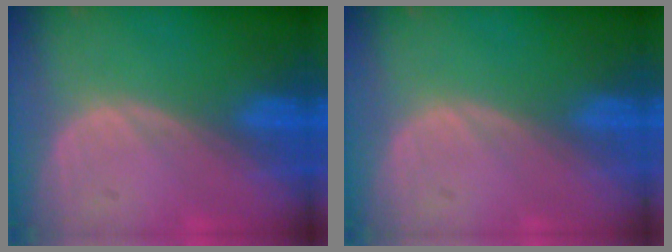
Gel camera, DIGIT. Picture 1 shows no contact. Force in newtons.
{"total": 0.0}